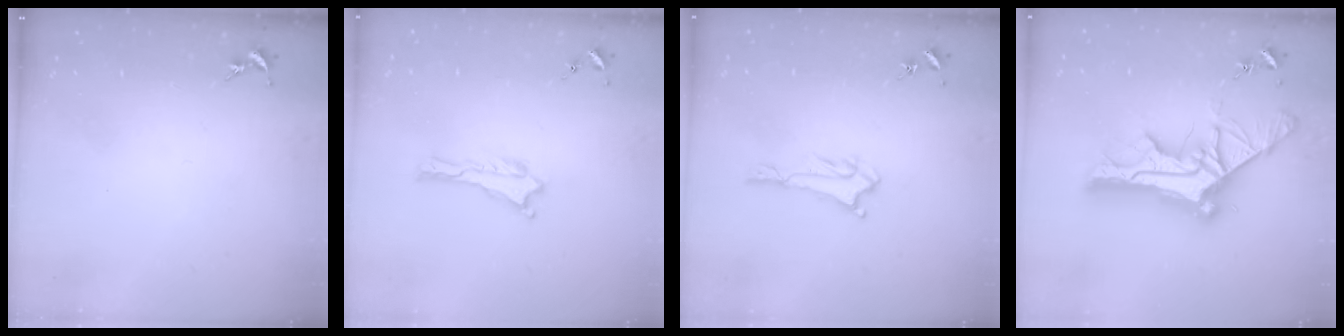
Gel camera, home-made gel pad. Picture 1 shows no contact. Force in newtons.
{"total": 0.0}
{"total": 1.7, "press": 1.7, "slide": 0.2}
{"total": 13.3, "press": 13.2, "slide": 1.4}